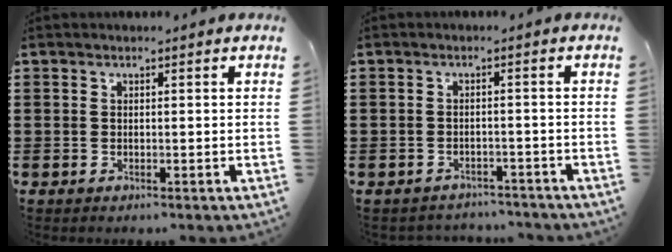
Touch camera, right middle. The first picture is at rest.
{"total": 1.9, "force": [-1.9, 0.3, -0.2], "torque": [-0.004, 0.000, -0.043]}